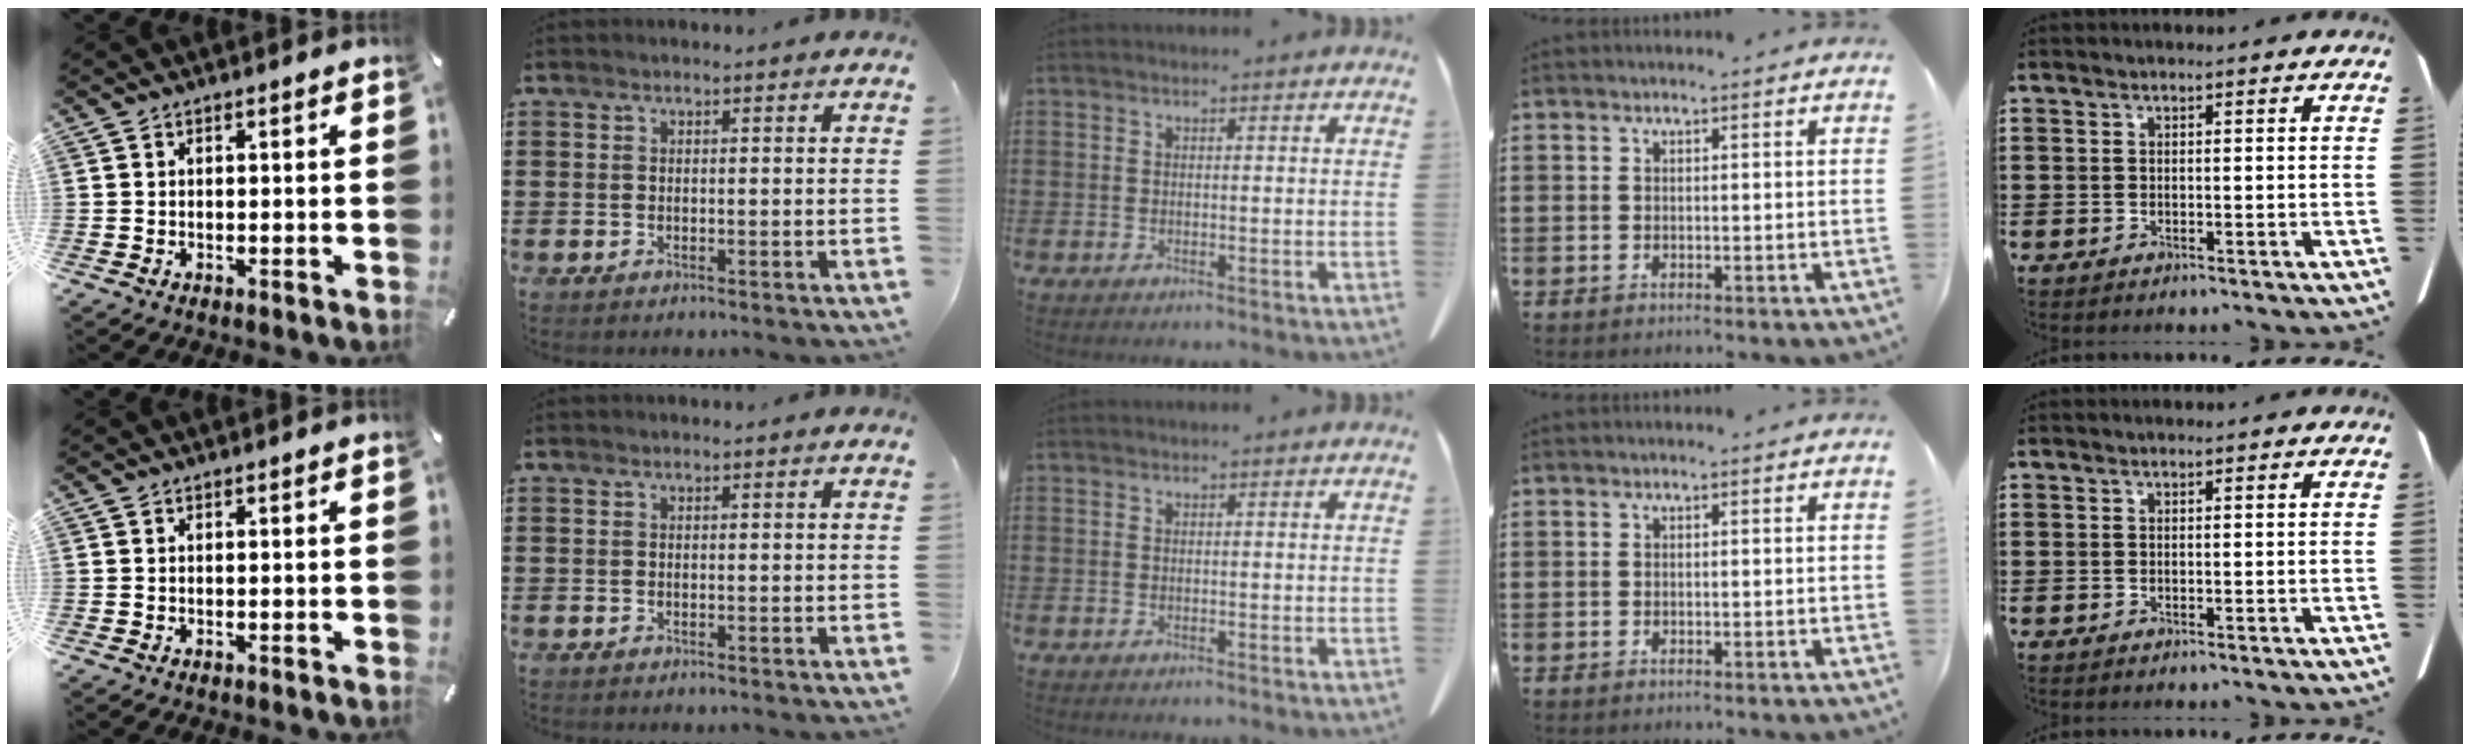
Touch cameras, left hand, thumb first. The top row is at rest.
{}